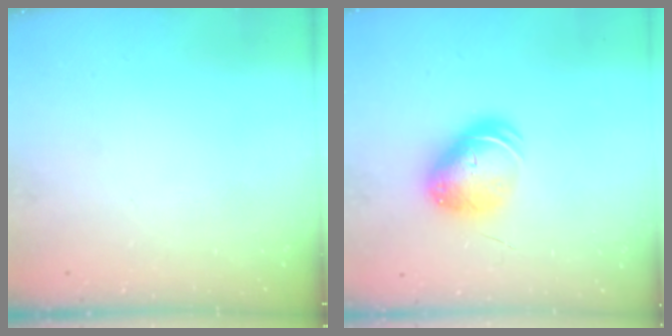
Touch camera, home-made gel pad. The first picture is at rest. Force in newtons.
{"total": 9.4, "press": 9.2, "slide": 1.6}